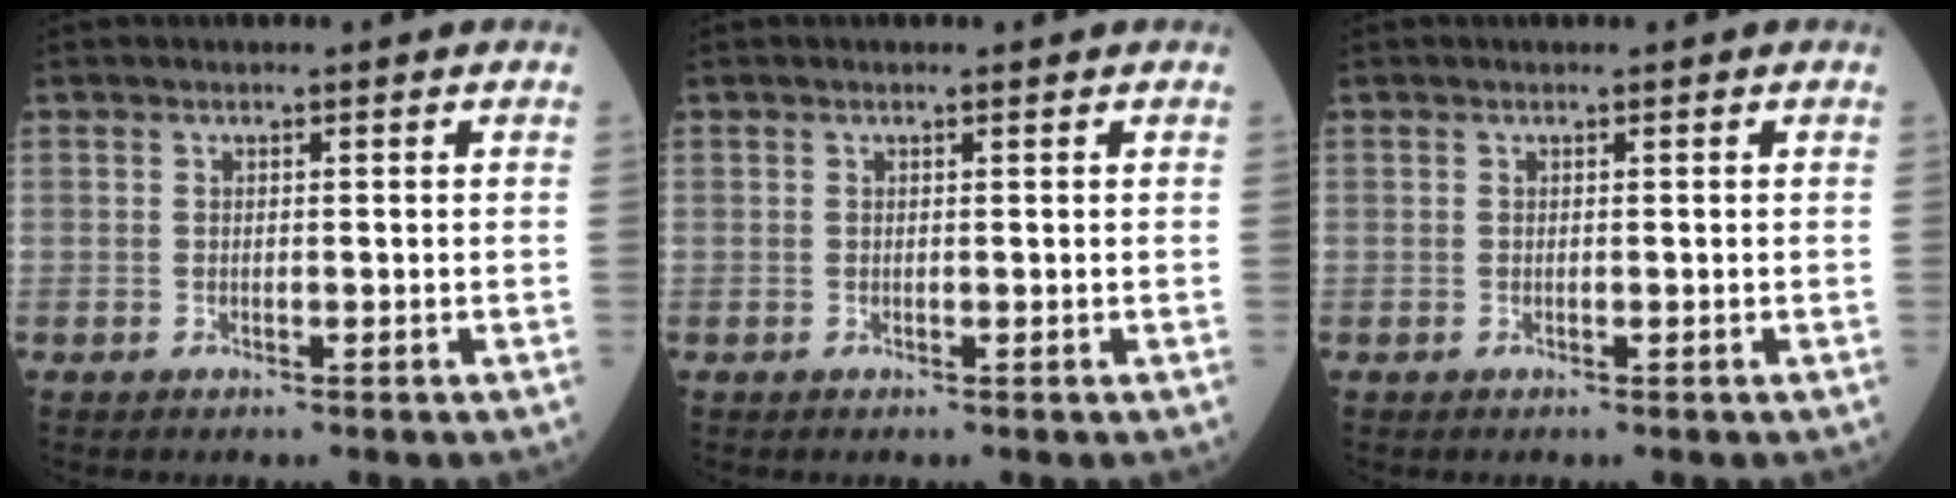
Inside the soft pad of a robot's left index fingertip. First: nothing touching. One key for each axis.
{"total": 0.0}
{"total": 0.0}